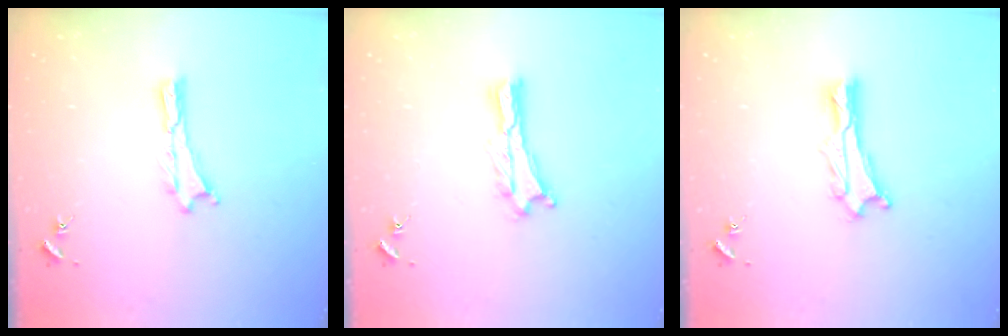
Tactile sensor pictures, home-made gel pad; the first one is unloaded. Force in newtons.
{"total": 0.9, "press": 0.9, "slide": 0.2}
{"total": 1.5, "press": 1.4, "slide": 0.2}